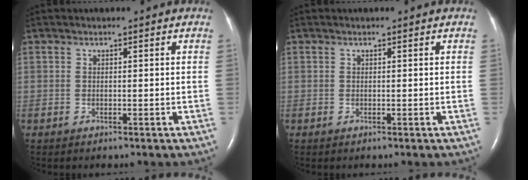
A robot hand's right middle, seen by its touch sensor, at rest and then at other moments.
{"total": 0.0}